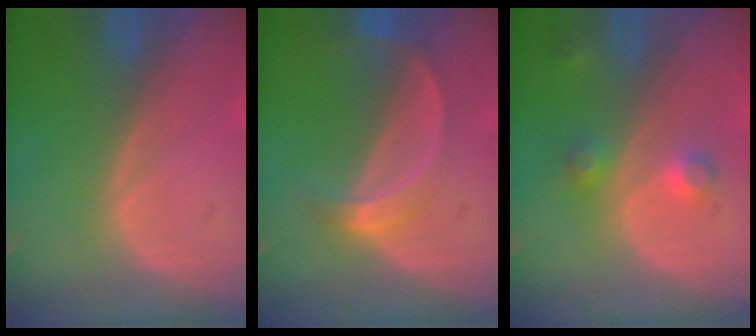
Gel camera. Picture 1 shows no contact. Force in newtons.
{"total": 5.2, "press": 4.7, "slide": 2.2}
{"total": 3.6, "press": 3.4, "slide": 1.1}